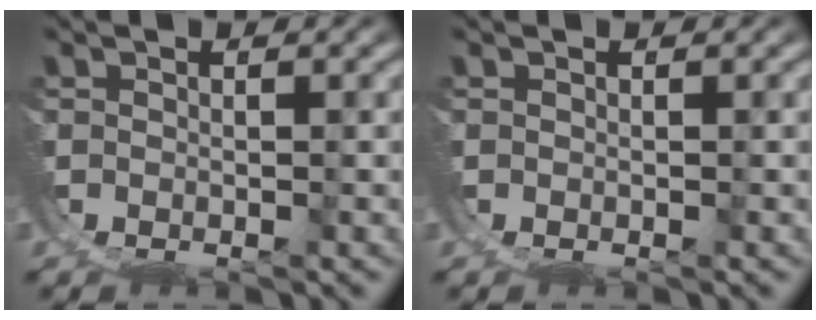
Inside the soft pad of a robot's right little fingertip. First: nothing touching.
{"total": 0.0}